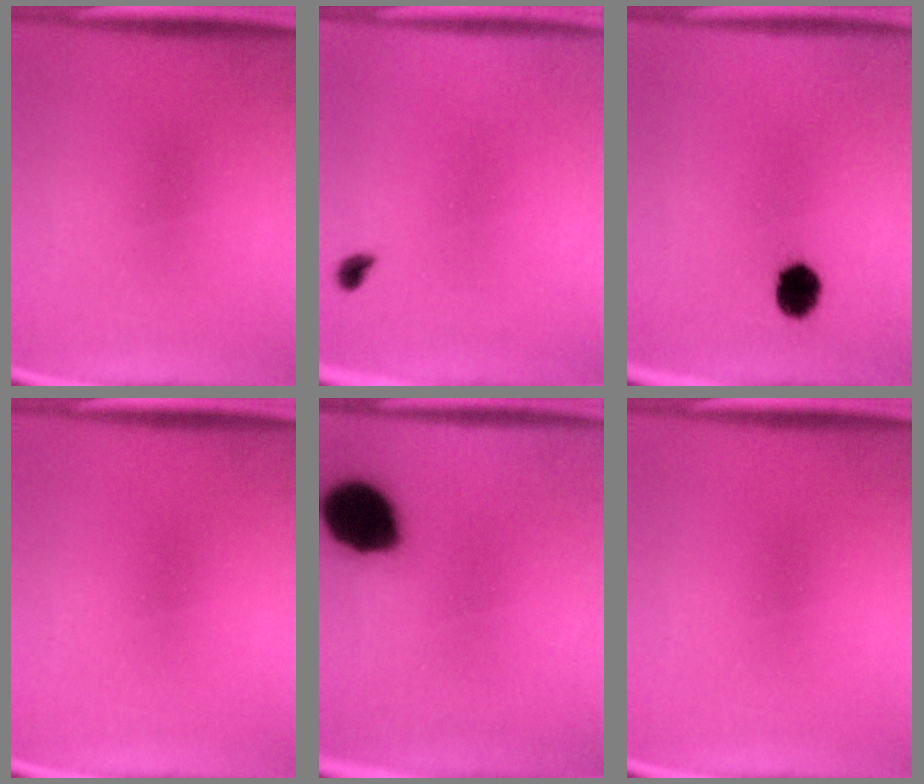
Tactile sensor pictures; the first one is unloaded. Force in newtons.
{"total": 1.4}
{"total": 5.0}
{"total": 0.0}
{"total": 13.9}
{"total": 0.0}